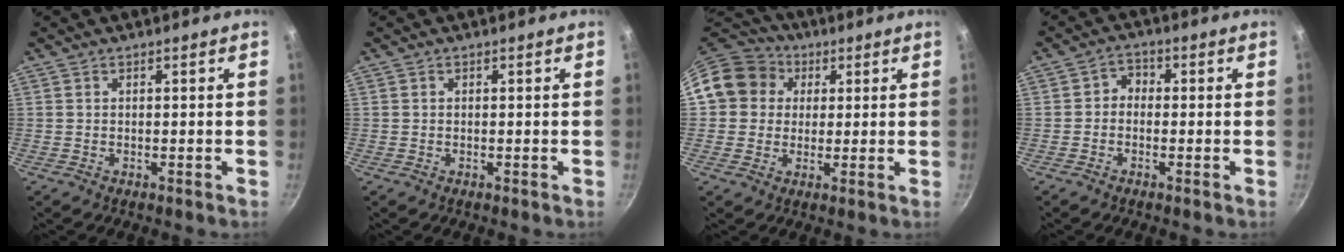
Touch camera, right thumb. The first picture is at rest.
{"total": 0.0}
{"total": 11.5, "force": [2.8, 10.4, 4.0], "torque": [-0.045, 0.020, 0.034]}
{"total": 2.9, "force": [-0.6, 2.4, 1.5], "torque": [-0.011, 0.014, -0.020]}